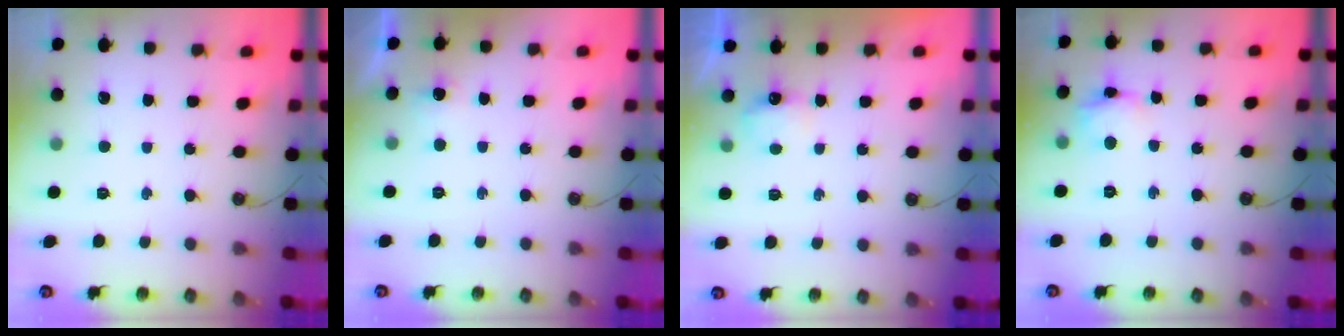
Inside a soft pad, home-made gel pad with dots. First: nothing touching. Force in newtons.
{"total": 4.4, "press": 4.2, "slide": 1.2}
{"total": 4.8, "press": 4.7, "slide": 0.7}
{"total": 8.0, "press": 7.9, "slide": 0.5}